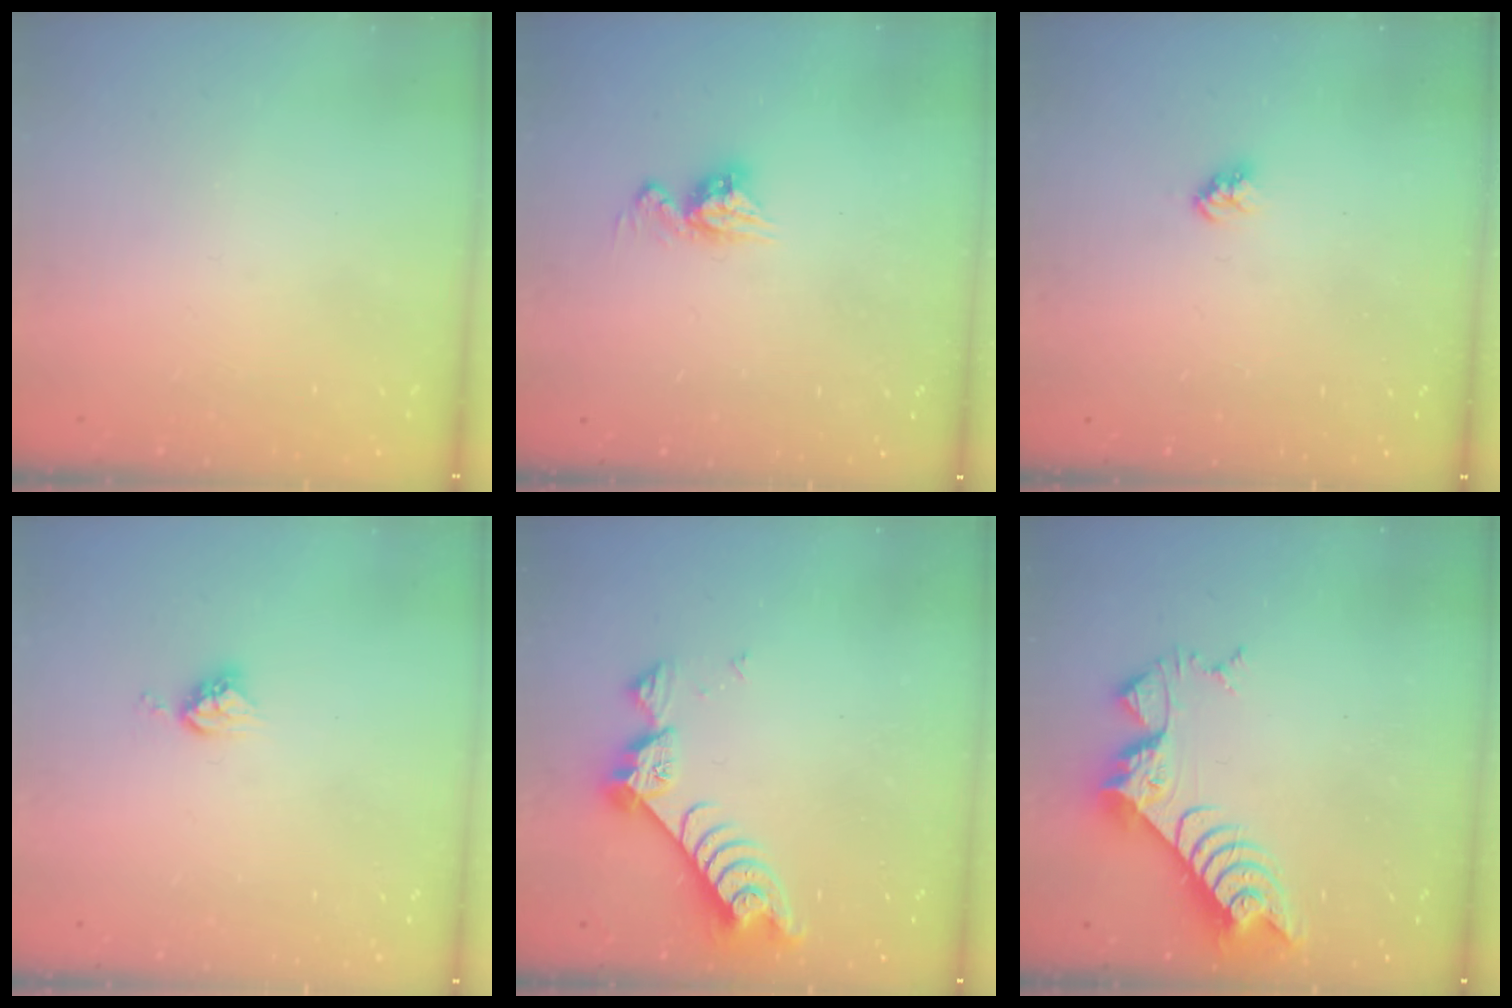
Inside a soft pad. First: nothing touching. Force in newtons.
{"total": 8.0, "press": 8.0, "slide": 0.7}
{"total": 3.0, "press": 3.0, "slide": 0.3}
{"total": 5.4, "press": 5.4, "slide": 0.1}
{"total": 8.8, "press": 8.8, "slide": 0.8}
{"total": 8.5, "press": 8.5, "slide": 0.8}